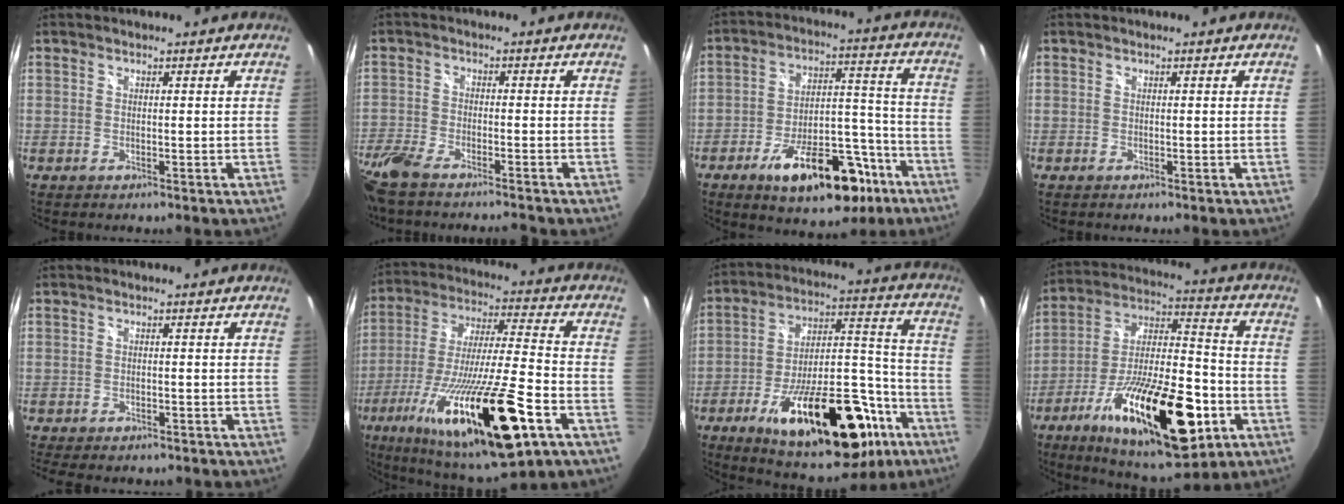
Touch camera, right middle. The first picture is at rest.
{"total": 12.0, "force": [-10.0, 2.7, 6.1], "torque": [-0.166, -0.035, -0.190]}
{"total": 19.4, "force": [-11.8, 8.6, 12.9], "torque": [-0.207, 0.014, -0.166]}
{"total": 0.6, "force": [-0.4, -0.1, 0.4], "torque": [-0.007, 0.000, -0.008]}
{"total": 7.2, "force": [-6.0, 2.4, 3.2], "torque": [-0.071, -0.022, -0.087]}
{"total": 29.1, "force": [-14.1, 5.2, 24.9], "torque": [-0.460, -0.075, -0.240]}
{"total": 29.4, "force": [-15.6, 12.1, 21.8], "torque": [-0.334, 0.017, -0.223]}
{"total": 27.2, "force": [-11.6, 9.5, 22.6], "torque": [-0.386, -0.028, -0.181]}